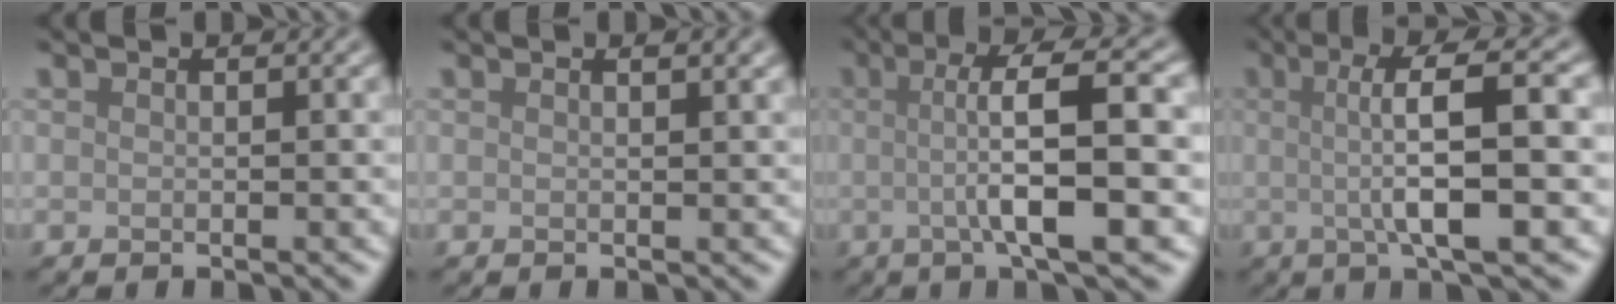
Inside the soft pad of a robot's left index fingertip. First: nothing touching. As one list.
[{"total": 1.4, "force": [0.8, 0.5, 1.0], "torque": [-0.007, 0.001, 0.007]}, {"total": 8.1, "force": [-0.3, 1.7, 7.9], "torque": [-0.113, 0.010, -0.007]}, {"total": 7.5, "force": [0.2, 1.6, 7.3], "torque": [-0.111, 0.009, 0.001]}]